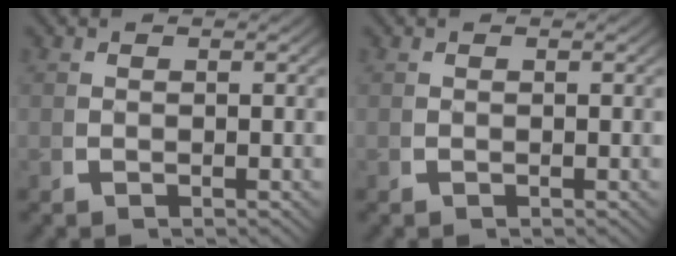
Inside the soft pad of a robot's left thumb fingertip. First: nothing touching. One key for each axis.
{"total": 0.0}